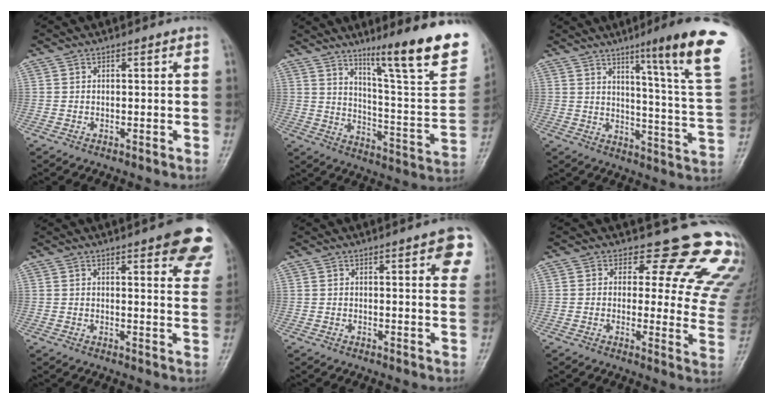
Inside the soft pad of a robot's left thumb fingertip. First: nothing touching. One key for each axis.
{"total": 22.4, "fx": 14.5, "fy": 2.6, "fz": 16.9, "tx": -0.212, "ty": -0.080, "tz": 0.219}
{"total": 20.8, "fx": 11.6, "fy": 0.6, "fz": 17.2, "tx": -0.214, "ty": -0.065, "tz": 0.154}
{"total": 12.2, "fx": 7.4, "fy": 3.4, "fz": 9.0, "tx": -0.075, "ty": -0.029, "tz": 0.079}
{"total": 7.4, "fx": 3.5, "fy": 1.9, "fz": 6.3, "tx": -0.055, "ty": -0.009, "tz": 0.035}
{"total": 17.4, "fx": 14.7, "fy": 7.2, "fz": 6.1, "tx": -0.017, "ty": -0.115, "tz": 0.135}